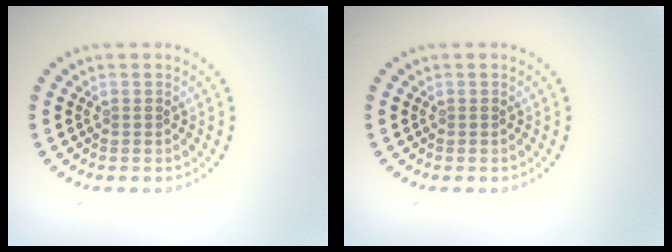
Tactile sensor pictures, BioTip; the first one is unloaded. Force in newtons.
{"total": 0.0}